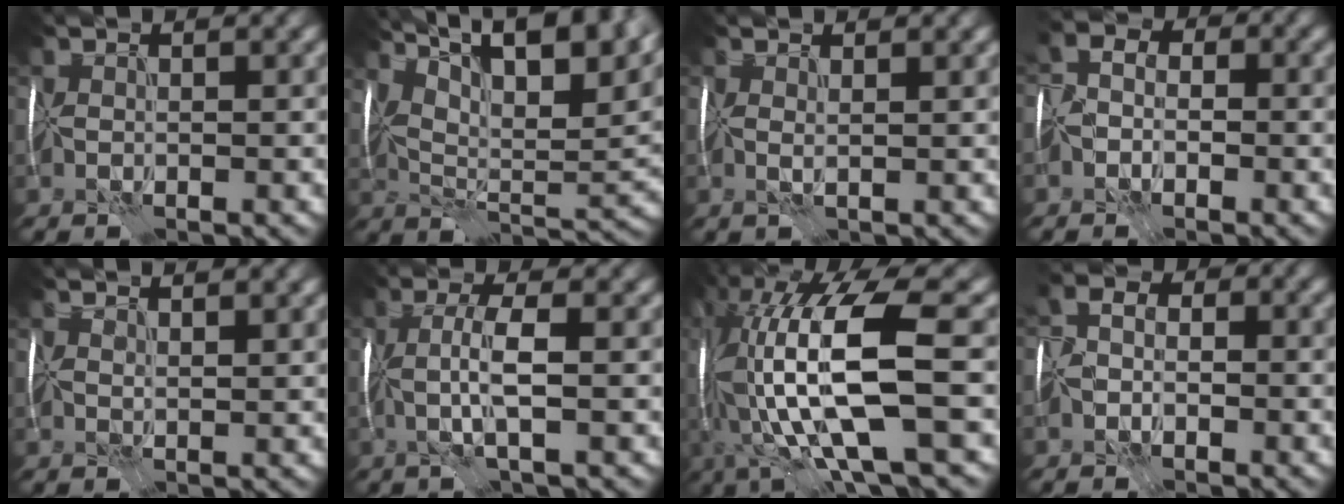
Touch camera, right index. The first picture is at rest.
{"total": 15.1, "force": [9.6, 4.7, 10.6], "torque": [-0.173, 0.031, 0.139]}
{"total": 1.0, "force": [0.9, 0.1, 0.5], "torque": [-0.013, 0.009, 0.010]}
{"total": 1.8, "force": [-1.1, 1.3, 0.4], "torque": [-0.017, 0.011, -0.027]}
{"total": 3.2, "force": [2.7, 0.8, 1.5], "torque": [-0.014, 0.022, 0.017]}
{"total": 2.3, "force": [0.1, -0.2, 2.3], "torque": [-0.069, 0.006, 0.001]}
{"total": 15.4, "force": [0.1, 5.1, 14.5], "torque": [-0.301, -0.007, 0.030]}
{"total": 1.4, "force": [-1.0, 1.0, 0.3], "torque": [-0.012, 0.012, -0.023]}